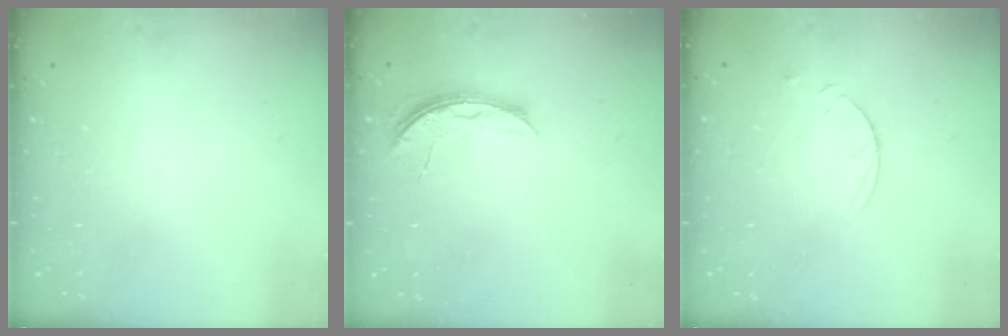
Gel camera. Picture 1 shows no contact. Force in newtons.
{"total": 5.8, "press": 5.7, "slide": 0.5}
{"total": 3.6, "press": 3.6, "slide": 0.5}